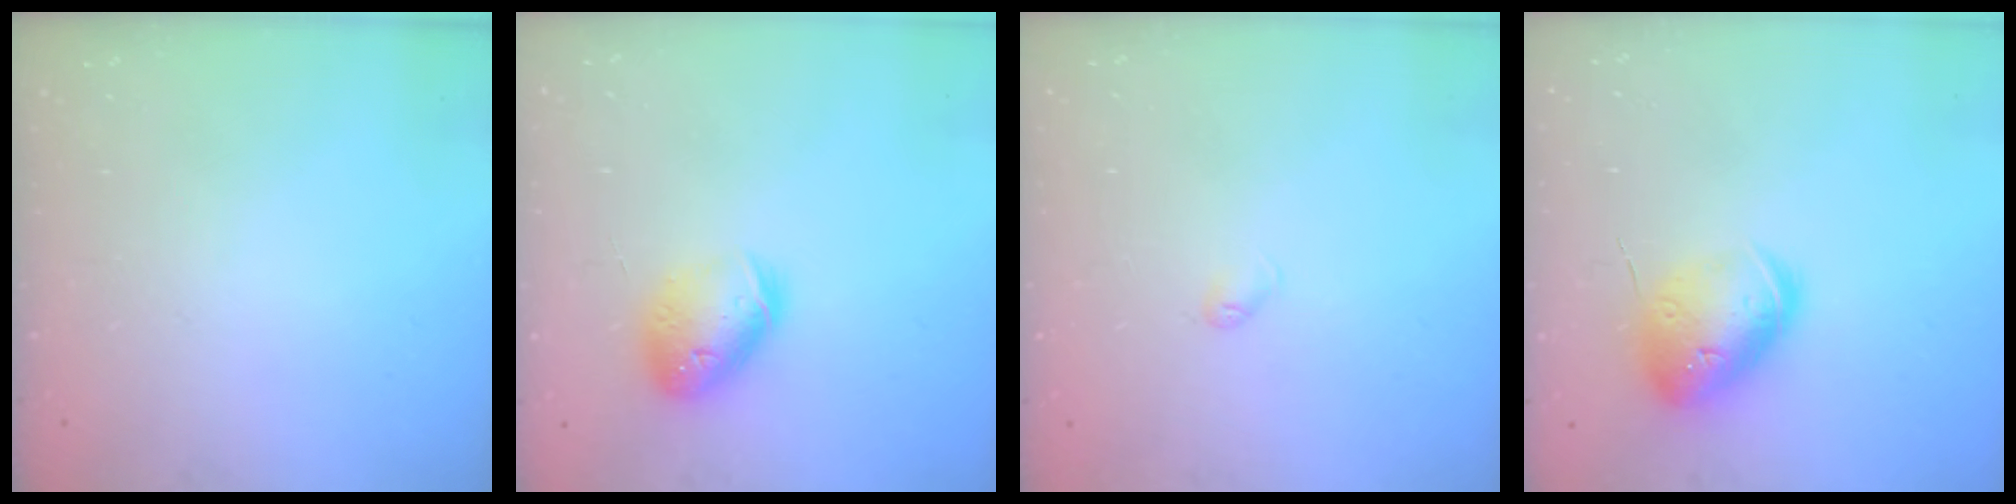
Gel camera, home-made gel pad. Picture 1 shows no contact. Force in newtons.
{"total": 13.4, "press": 13.2, "slide": 2.1}
{"total": 2.9, "press": 2.8, "slide": 0.5}
{"total": 16.0, "press": 15.9, "slide": 2.1}